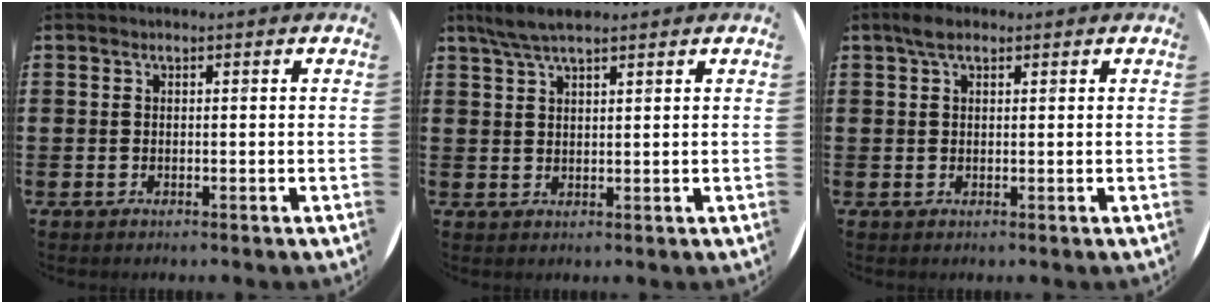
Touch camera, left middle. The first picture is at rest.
{"total": 3.9, "force": [3.1, 0.6, 2.3], "torque": [-0.050, 0.004, 0.057]}
{"total": 2.1, "force": [1.5, 1.0, 1.2], "torque": [-0.019, 0.004, 0.024]}